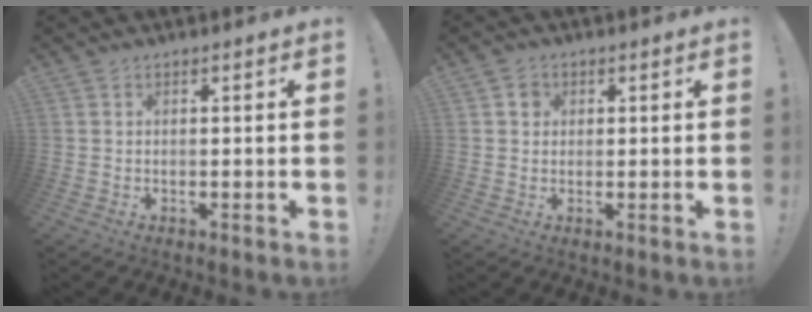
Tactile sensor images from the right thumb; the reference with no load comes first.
{"total": 2.6, "force": [0.8, 2.4, 0.8], "torque": [-0.005, 0.002, 0.012]}